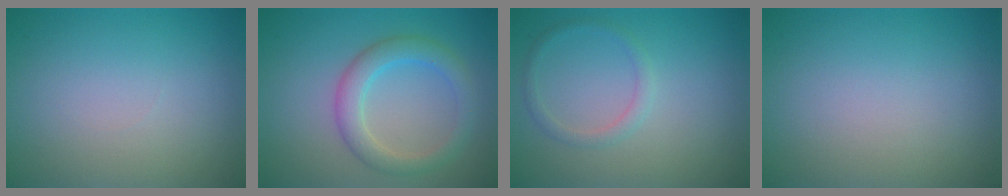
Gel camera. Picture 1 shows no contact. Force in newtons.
{"total": 3.5, "press": 3.5, "slide": 0.0}
{"total": 1.3, "press": 1.3, "slide": 0.1}
{"total": 0.0}